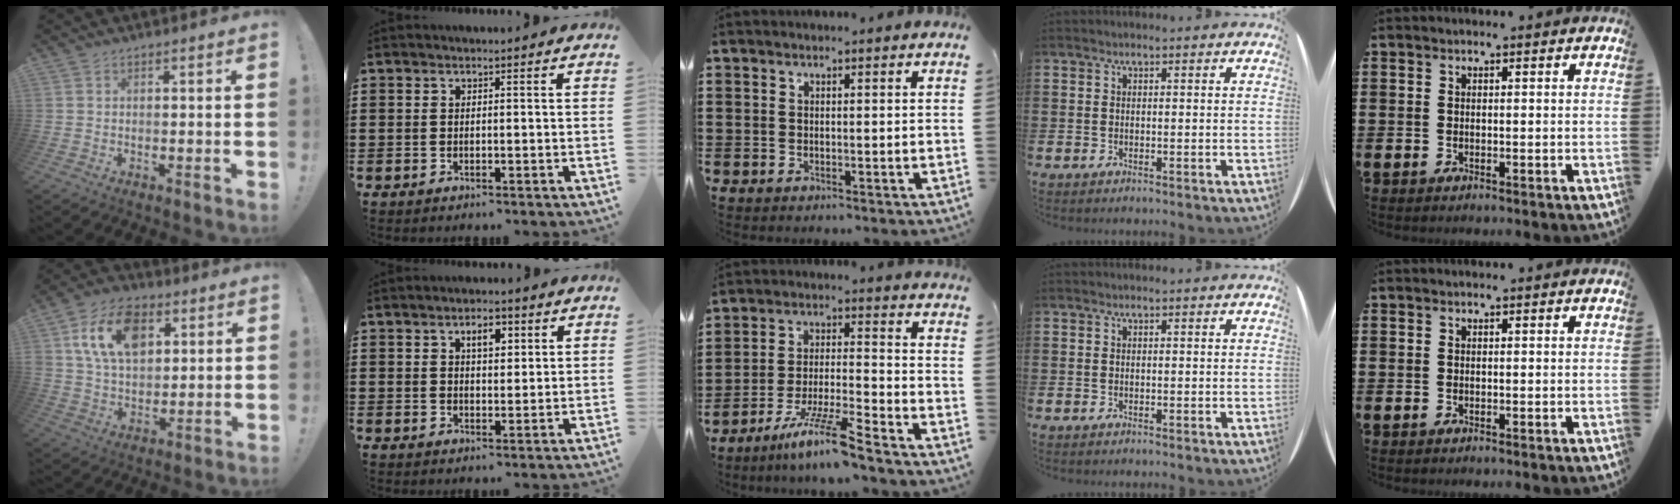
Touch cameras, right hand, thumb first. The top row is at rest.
{"thumb": {"total": 15.9, "force": [6.2, 10.9, 9.9], "torque": [-0.158, -0.008, 0.119]}, "index": {"total": 3.4, "force": [1.6, 1.7, 2.5], "torque": [-0.040, 0.002, 0.024]}, "middle": {"total": 8.6, "force": [-6.7, -0.1, 5.4], "torque": [-0.111, -0.012, -0.130]}}